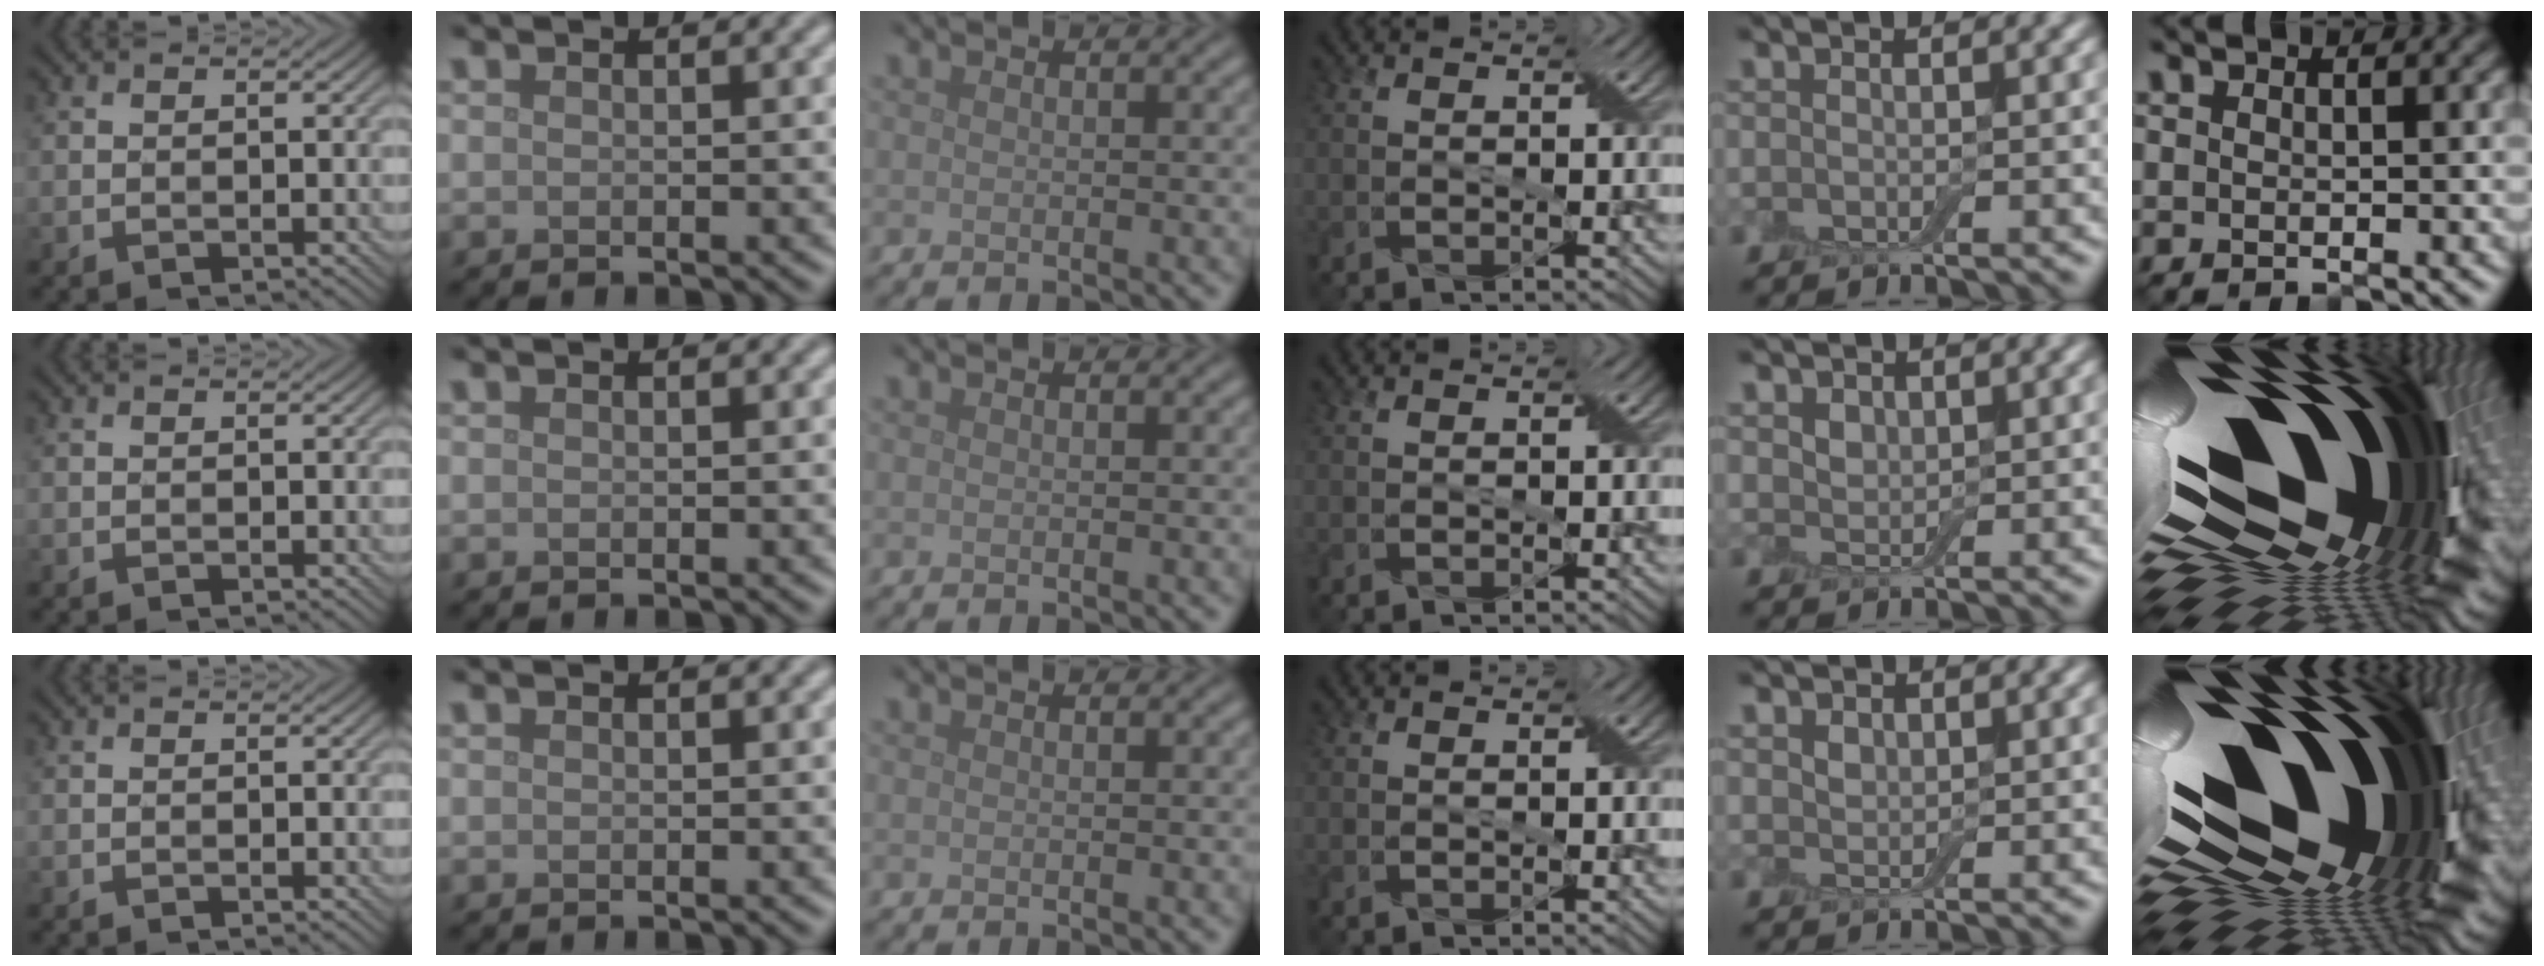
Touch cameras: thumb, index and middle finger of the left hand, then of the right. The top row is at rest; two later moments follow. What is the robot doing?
{"motion": "extract", "object": "drawer"}